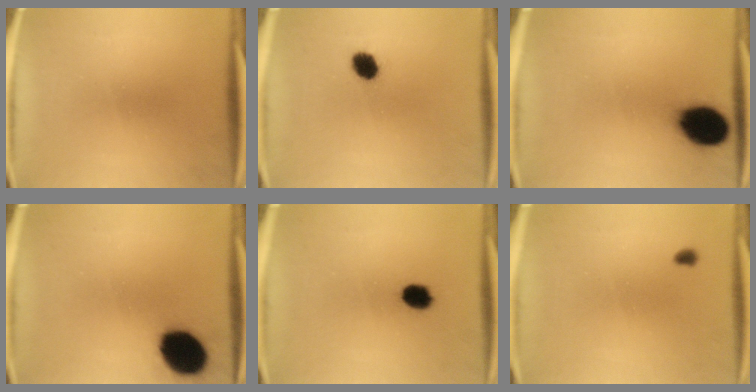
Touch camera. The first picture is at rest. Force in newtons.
{"total": 5.1}
{"total": 13.2}
{"total": 14.5}
{"total": 4.3}
{"total": 1.0}